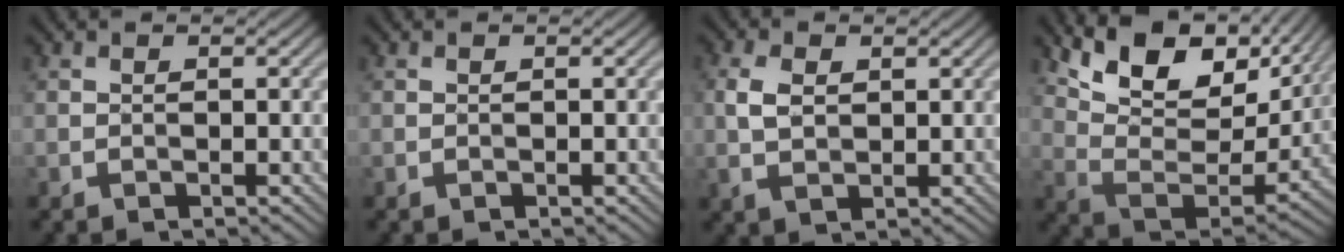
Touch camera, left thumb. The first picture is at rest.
{"total": 0.0}
{"total": 3.6, "force": [0.9, 2.2, 2.8], "torque": [-0.074, 0.006, 0.018]}
{"total": 14.0, "force": [8.7, 6.2, 9.0], "torque": [-0.183, -0.001, 0.154]}